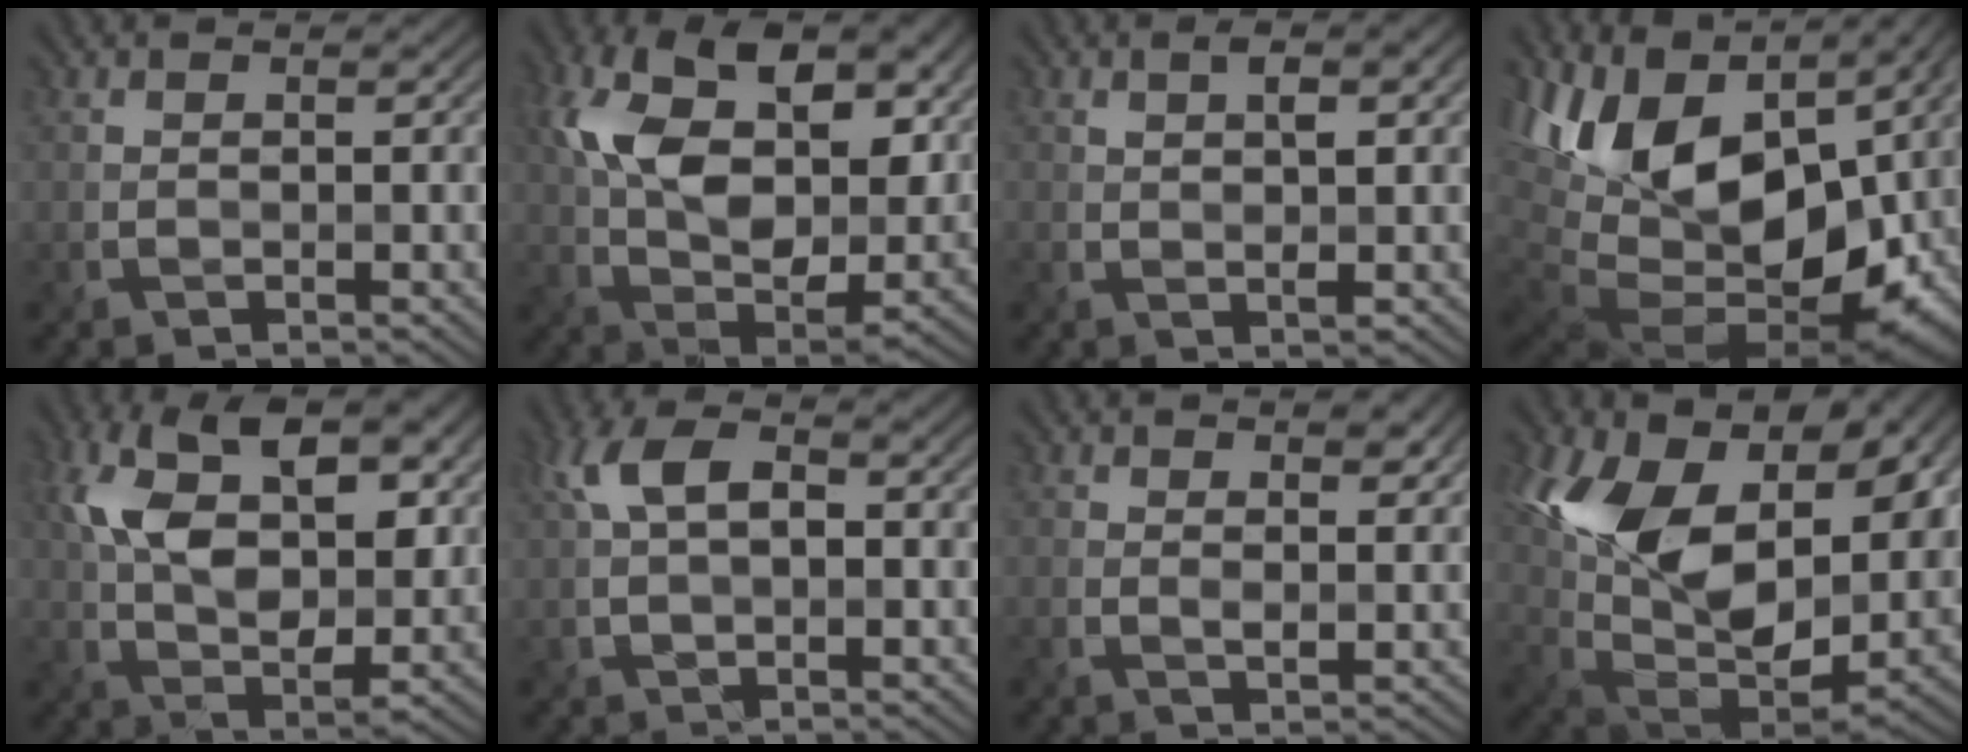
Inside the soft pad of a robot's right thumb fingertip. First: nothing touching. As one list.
[{"total": 14.2, "force": [3.8, 8.8, 10.4], "torque": [-0.200, 0.000, 0.070]}, {"total": 3.5, "force": [0.9, 1.3, 3.1], "torque": [-0.055, 0.001, 0.014]}, {"total": 19.7, "force": [1.1, 11.8, 15.8], "torque": [-0.263, -0.009, 0.036]}, {"total": 12.6, "force": [3.6, 7.5, 9.5], "torque": [-0.183, 0.004, 0.060]}, {"total": 6.3, "force": [1.2, 3.3, 5.2], "torque": [-0.106, 0.014, 0.015]}, {"total": 2.1, "force": [1.3, 0.8, 1.4], "torque": [-0.025, -0.005, 0.023]}, {"total": 16.6, "force": [5.1, 10.1, 12.2], "torque": [-0.216, -0.004, 0.094]}]